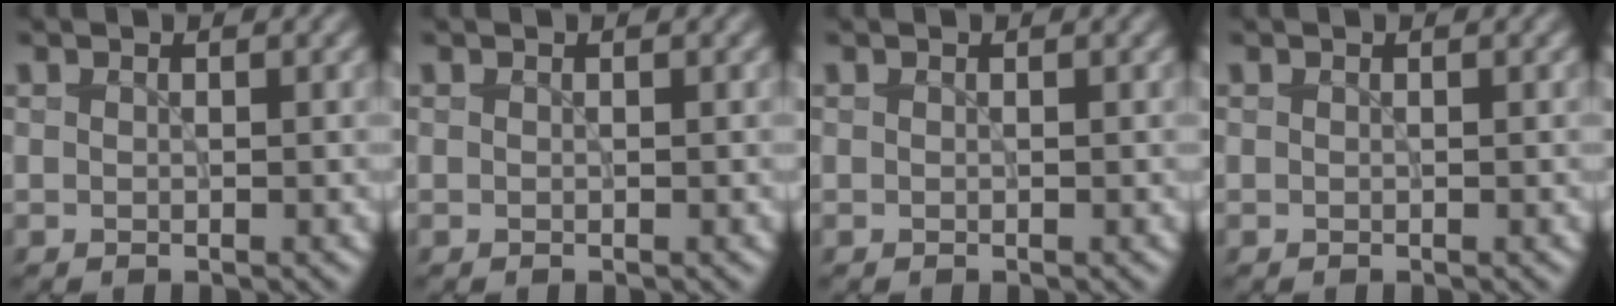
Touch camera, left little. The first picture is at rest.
{"total": 0.0}
{"total": 0.0}
{"total": 0.0}